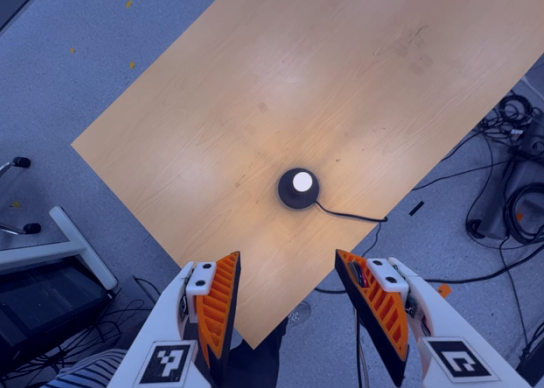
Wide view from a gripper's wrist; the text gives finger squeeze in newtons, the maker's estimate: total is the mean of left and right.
{"total": 0.0}